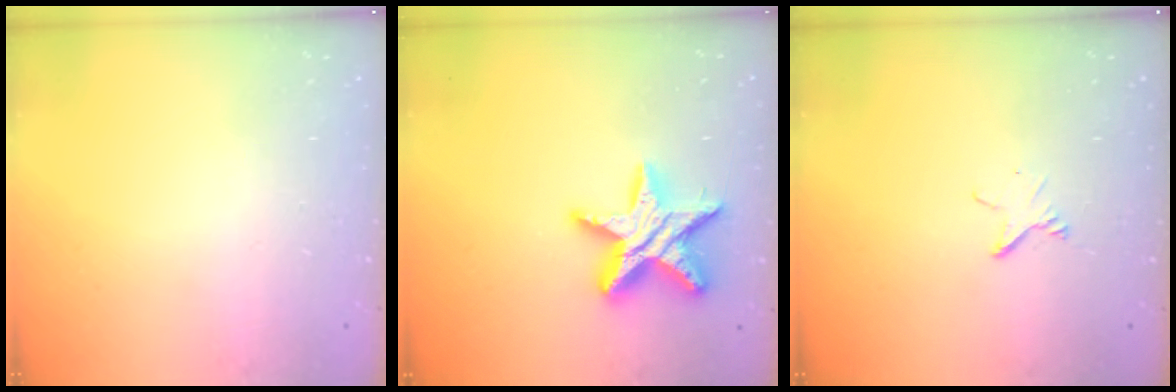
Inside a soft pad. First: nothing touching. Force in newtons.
{"total": 15.3, "press": 15.2, "slide": 1.5}
{"total": 2.5, "press": 2.5, "slide": 0.1}